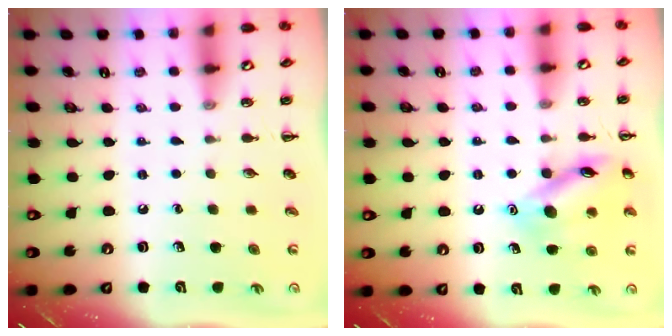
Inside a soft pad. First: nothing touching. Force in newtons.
{"total": 14.1, "press": 14.0, "slide": 1.1}